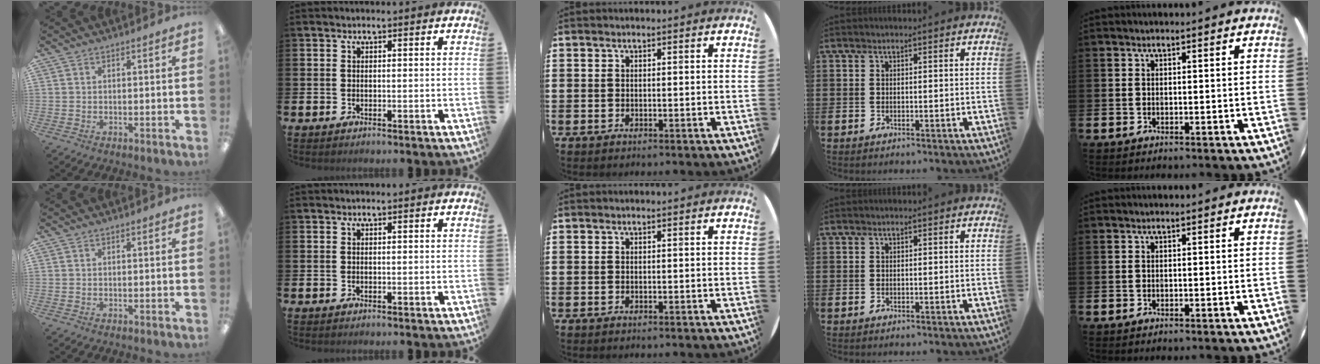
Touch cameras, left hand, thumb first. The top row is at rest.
{}